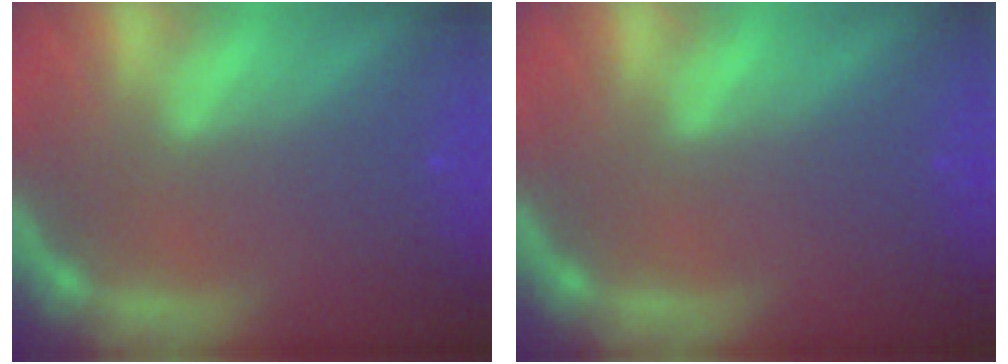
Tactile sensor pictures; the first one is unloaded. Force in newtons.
{"total": 0.0}